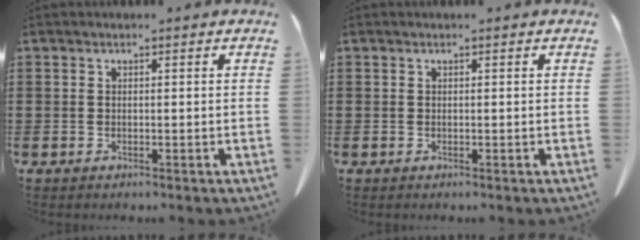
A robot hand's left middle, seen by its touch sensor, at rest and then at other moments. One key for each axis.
{"total": 0.0}